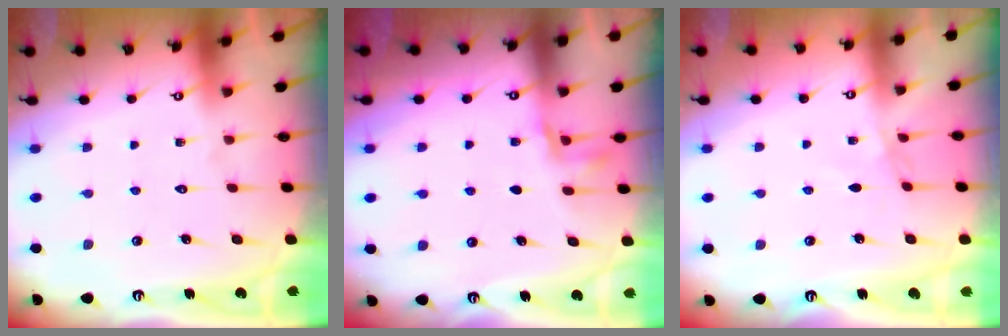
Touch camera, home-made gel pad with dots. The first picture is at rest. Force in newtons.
{"total": 2.9, "press": 2.8, "slide": 1.0}
{"total": 2.5, "press": 2.5, "slide": 0.5}